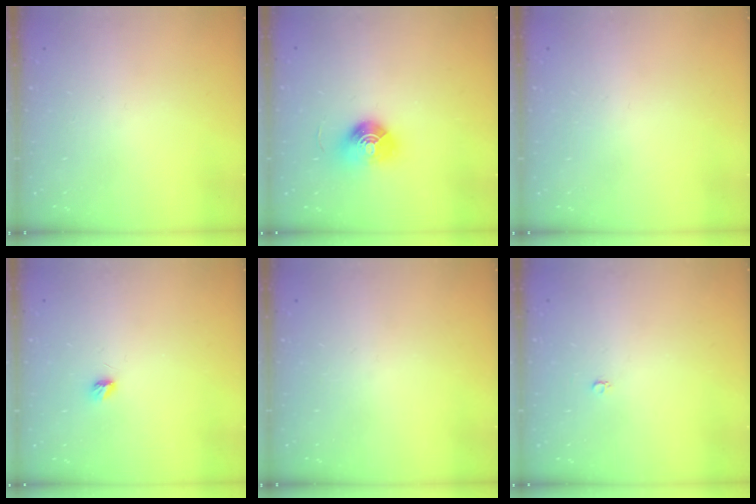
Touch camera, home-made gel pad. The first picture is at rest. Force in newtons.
{"total": 9.9, "press": 9.9, "slide": 0.9}
{"total": 0.9, "press": 0.9, "slide": 0.1}
{"total": 3.8, "press": 3.7, "slide": 0.5}
{"total": 0.0}
{"total": 2.6, "press": 2.6, "slide": 0.3}